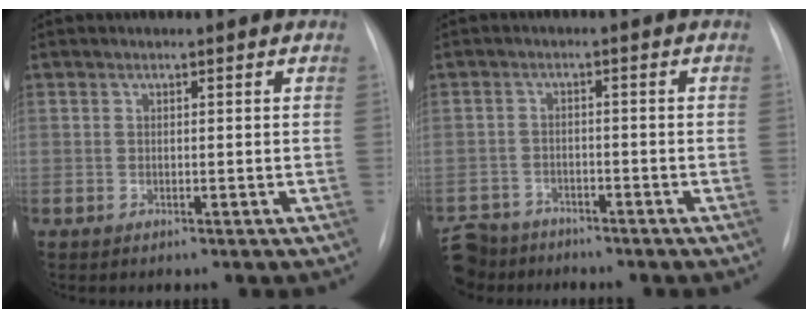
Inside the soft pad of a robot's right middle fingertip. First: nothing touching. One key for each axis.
{"total": 8.5, "fx": -7.2, "fy": 4.3, "fz": 1.2, "tx": -0.041, "ty": 0.001, "tz": -0.122}